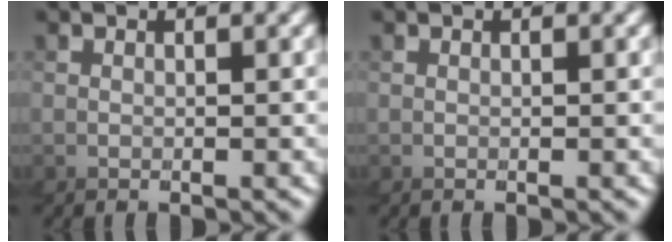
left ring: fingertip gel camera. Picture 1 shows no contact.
{"total": 0.0}